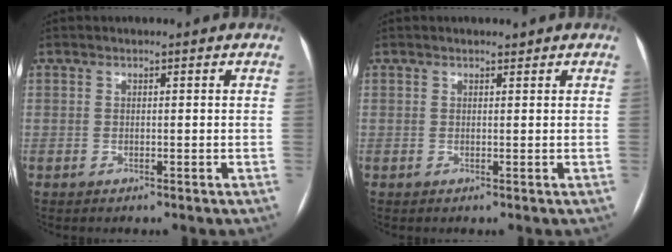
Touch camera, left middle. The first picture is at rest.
{"total": 0.5, "force": [0.5, 0.2, 0.2], "torque": [-0.009, 0.000, 0.008]}